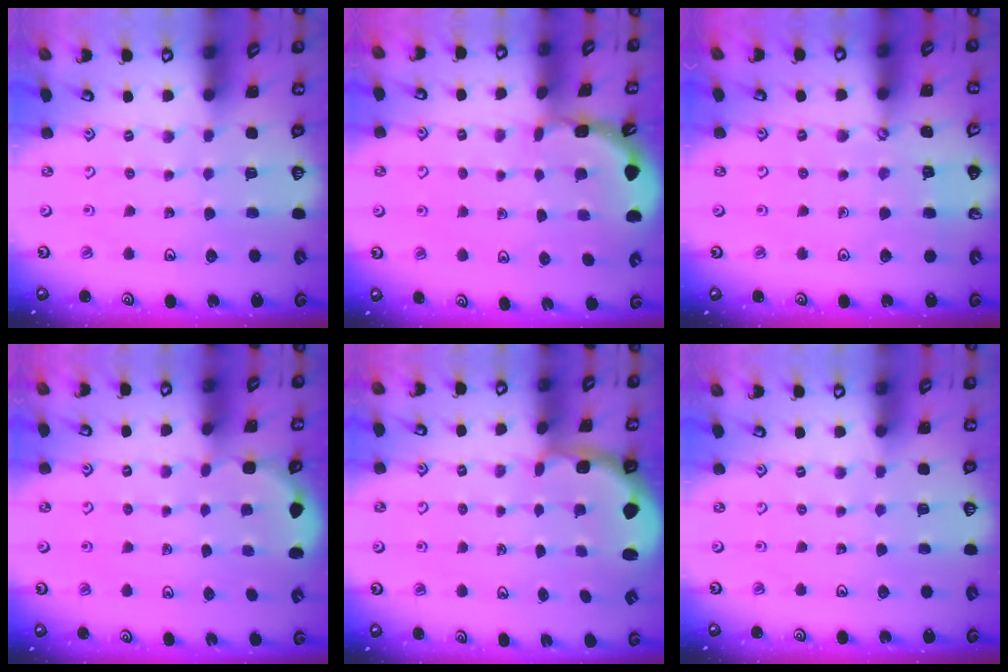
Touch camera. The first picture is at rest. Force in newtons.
{"total": 1.6, "press": 1.6, "slide": 0.1}
{"total": 3.9, "press": 3.9, "slide": 0.4}
{"total": 2.5, "press": 2.2, "slide": 1.2}
{"total": 2.1, "press": 1.4, "slide": 1.6}
{"total": 0.0}